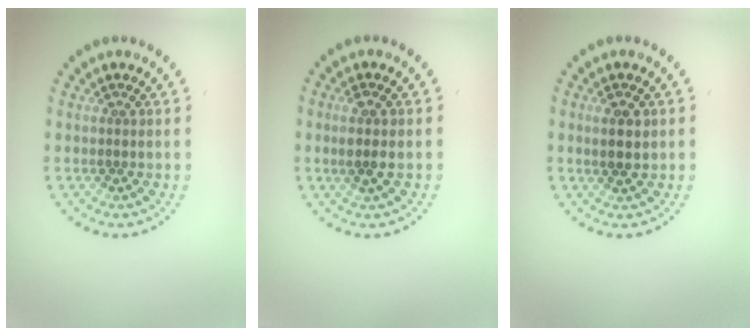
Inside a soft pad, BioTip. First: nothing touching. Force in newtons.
{"total": 1.9, "press": 1.7, "slide": 0.7}
{"total": 2.3, "press": 2.1, "slide": 0.8}